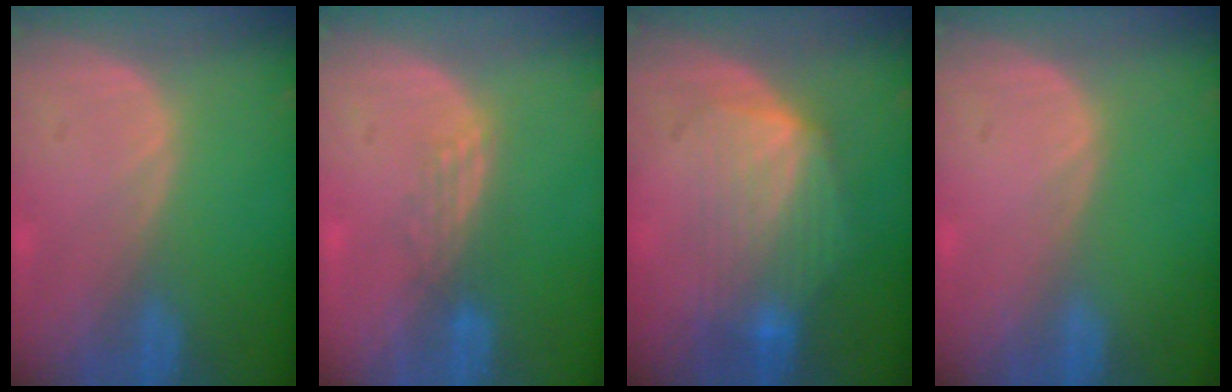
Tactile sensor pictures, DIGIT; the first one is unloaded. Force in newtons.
{"total": 2.9, "press": 2.4, "slide": 1.6}
{"total": 7.3, "press": 7.2, "slide": 1.3}
{"total": 0.0}